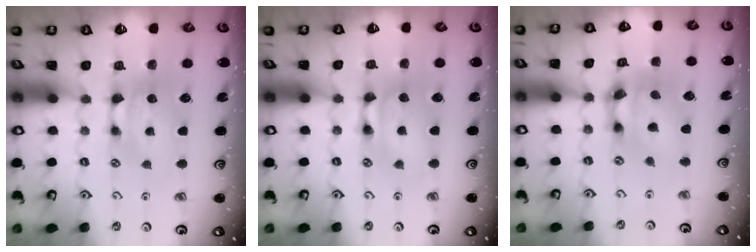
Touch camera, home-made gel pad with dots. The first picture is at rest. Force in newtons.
{"total": 1.8, "press": 1.8, "slide": 0.1}
{"total": 6.1, "press": 5.6, "slide": 2.3}